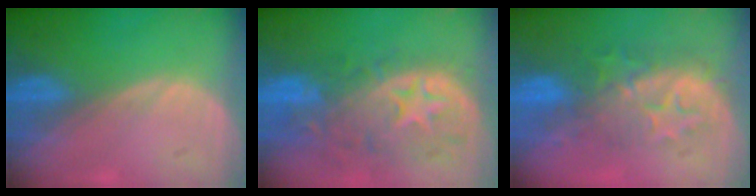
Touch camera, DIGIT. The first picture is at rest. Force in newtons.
{"total": 11.8, "press": 10.1, "slide": 6.1}
{"total": 8.4, "press": 8.3, "slide": 1.4}